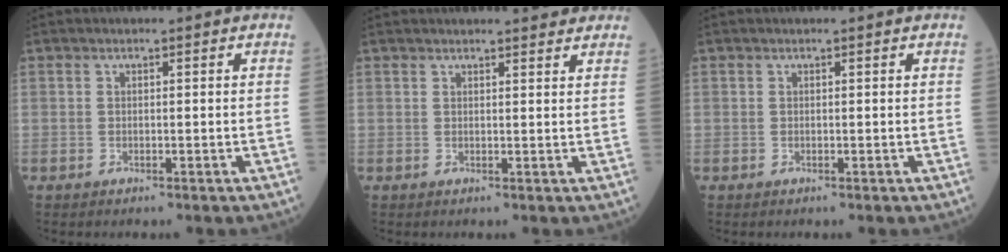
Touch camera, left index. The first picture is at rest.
{"total": 5.6, "force": [5.1, 0.9, 2.0], "torque": [-0.025, 0.010, 0.053]}
{"total": 0.0}